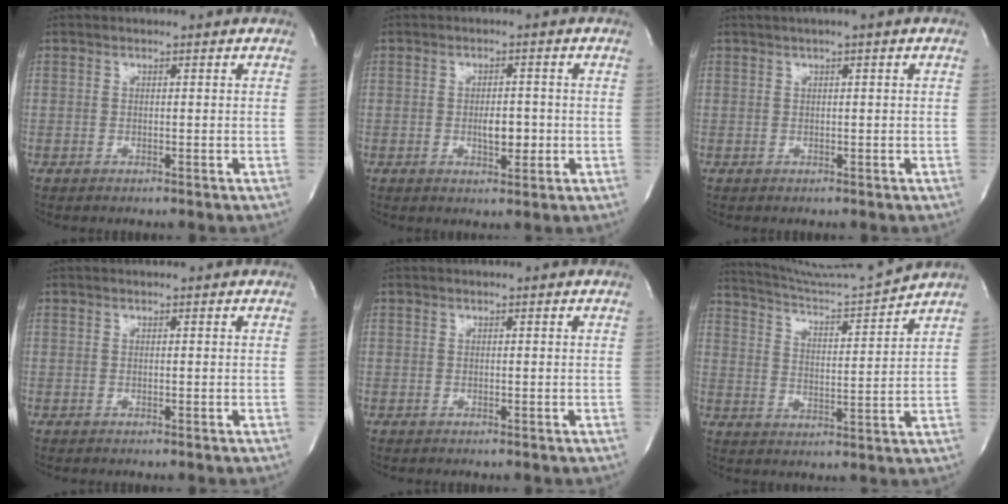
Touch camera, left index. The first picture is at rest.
{"total": 3.4, "force": [-0.6, 1.5, 3.0], "torque": [-0.048, 0.000, -0.005]}
{"total": 1.5, "force": [0.7, -0.2, 1.4], "torque": [-0.028, 0.007, 0.012]}
{"total": 0.0}
{"total": 0.0}
{"total": 11.2, "force": [10.7, -2.9, 1.3], "torque": [-0.038, -0.041, 0.183]}